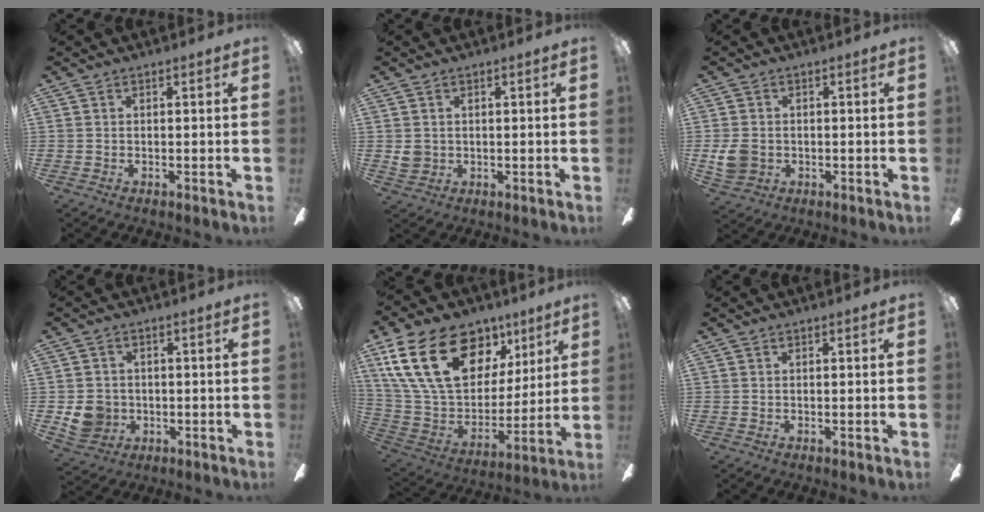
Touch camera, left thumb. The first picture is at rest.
{"total": 3.0, "force": [0.8, 2.7, 0.9], "torque": [-0.010, 0.003, 0.016]}
{"total": 5.7, "force": [-0.3, 4.9, 2.9], "torque": [-0.057, 0.008, -0.002]}
{"total": 6.6, "force": [-0.9, 6.2, 2.3], "torque": [-0.051, 0.009, -0.012]}
{"total": 26.2, "force": [12.5, 16.2, 16.3], "torque": [-0.305, -0.047, 0.233]}
{"total": 0.0}